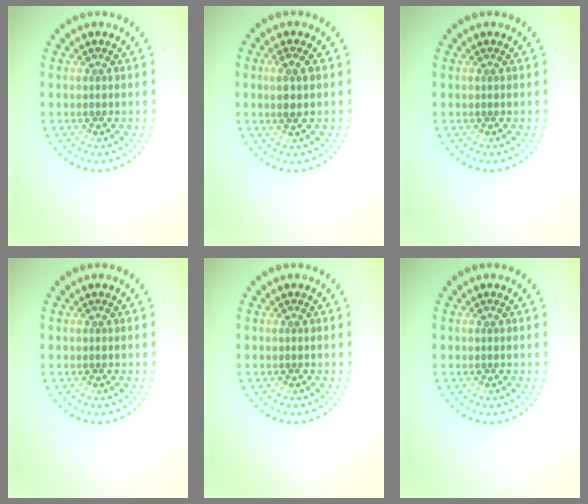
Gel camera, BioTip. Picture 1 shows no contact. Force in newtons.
{"total": 1.9, "press": 1.7, "slide": 0.8}
{"total": 0.0}
{"total": 0.0}
{"total": 0.0}
{"total": 0.0}